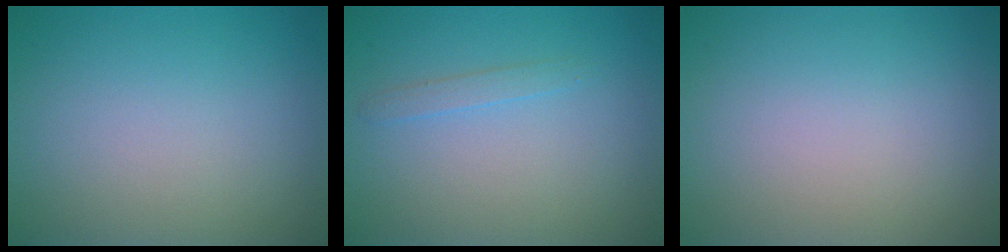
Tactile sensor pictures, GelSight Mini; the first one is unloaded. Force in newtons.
{"total": 1.0, "press": 1.0, "slide": 0.0}
{"total": 0.0}